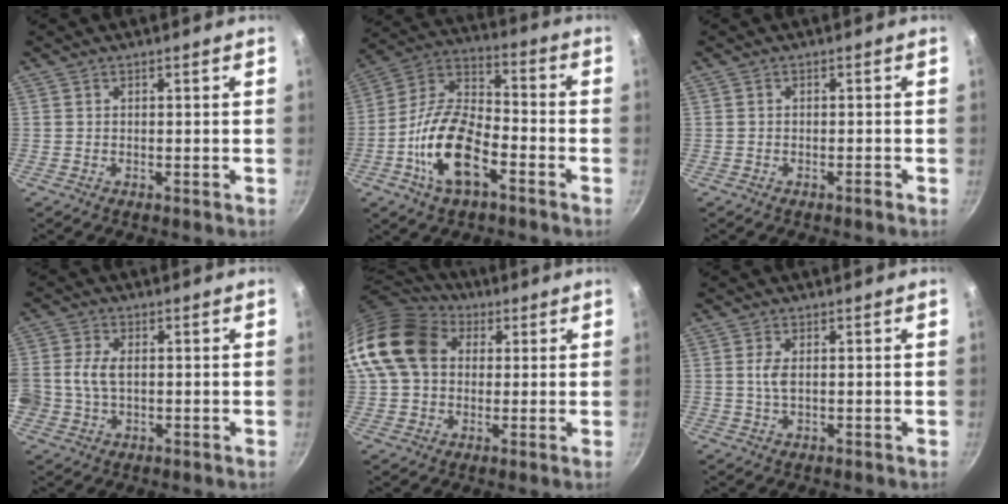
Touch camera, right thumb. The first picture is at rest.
{"total": 16.3, "force": [-6.6, 8.0, 12.6], "torque": [-0.228, 0.045, -0.139]}
{"total": 0.9, "force": [-0.8, 0.1, 0.5], "torque": [-0.013, 0.009, -0.012]}
{"total": 6.5, "force": [0.1, 4.5, 4.7], "torque": [-0.090, 0.011, -0.002]}
{"total": 16.6, "force": [3.5, 12.8, 9.9], "torque": [-0.178, 0.029, 0.048]}
{"total": 2.6, "force": [0.3, 1.1, 2.3], "torque": [-0.049, -0.002, 0.007]}